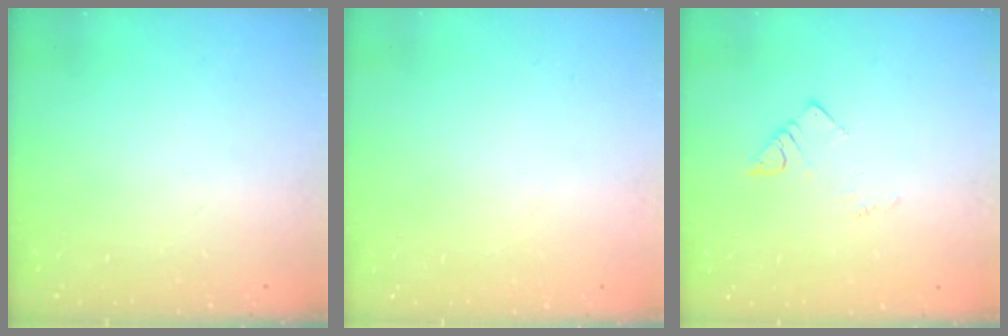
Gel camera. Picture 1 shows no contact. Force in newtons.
{"total": 0.0}
{"total": 4.5, "press": 4.5, "slide": 0.4}